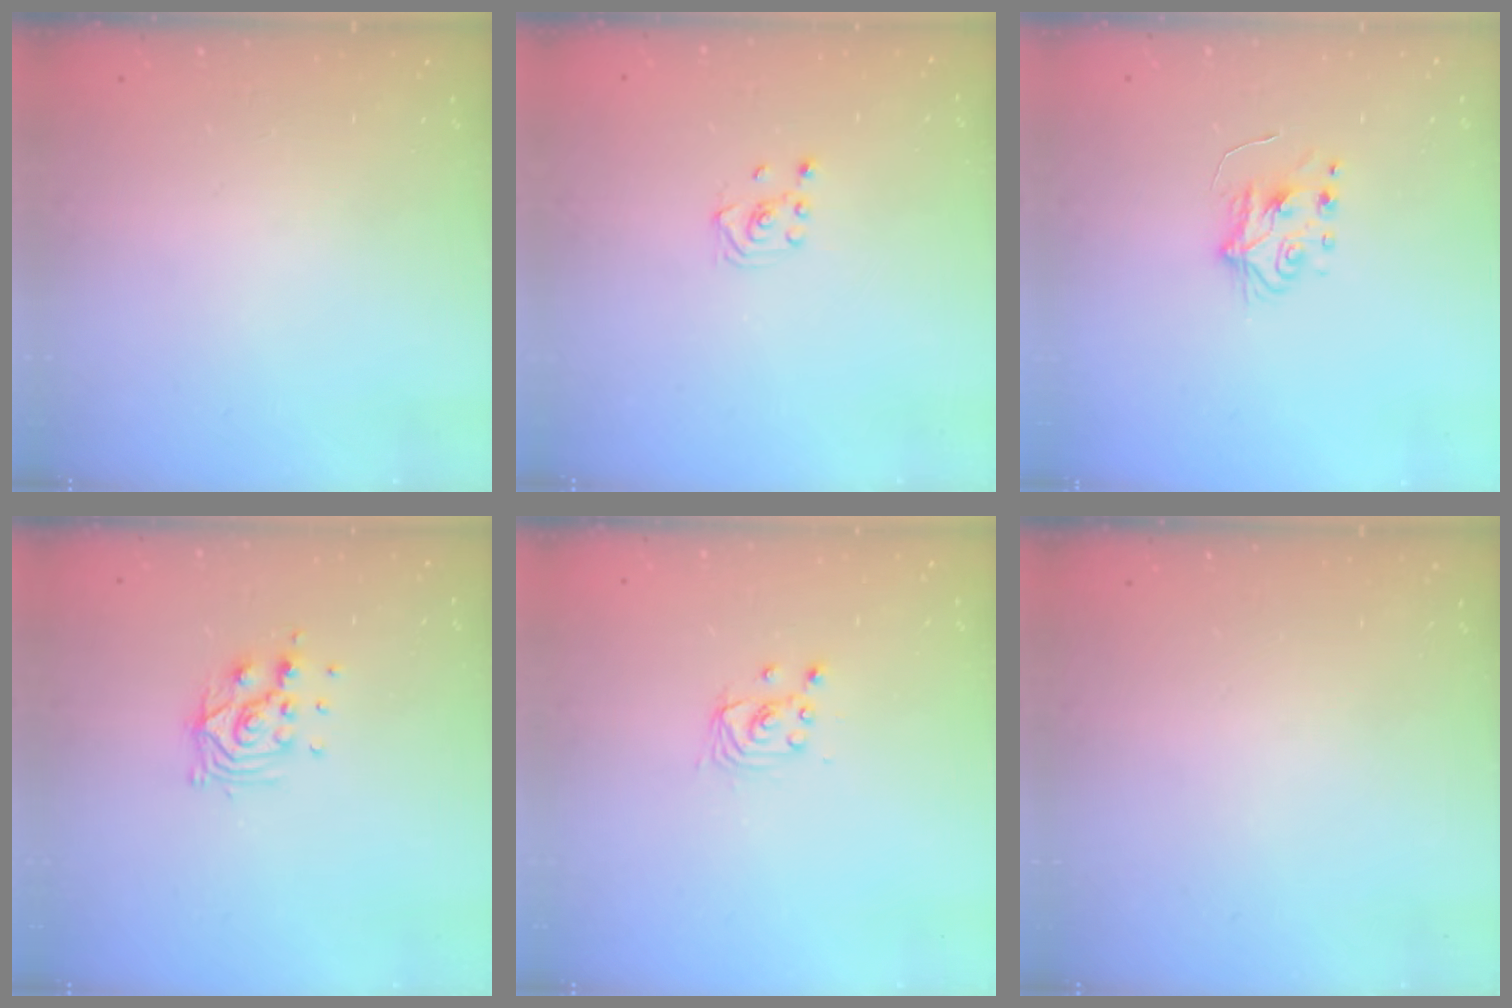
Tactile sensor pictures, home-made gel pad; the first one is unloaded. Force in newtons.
{"total": 1.9, "press": 1.7, "slide": 0.8}
{"total": 5.9, "press": 5.8, "slide": 0.7}
{"total": 9.3, "press": 9.3, "slide": 0.6}
{"total": 2.9, "press": 2.9, "slide": 0.1}
{"total": 0.0}